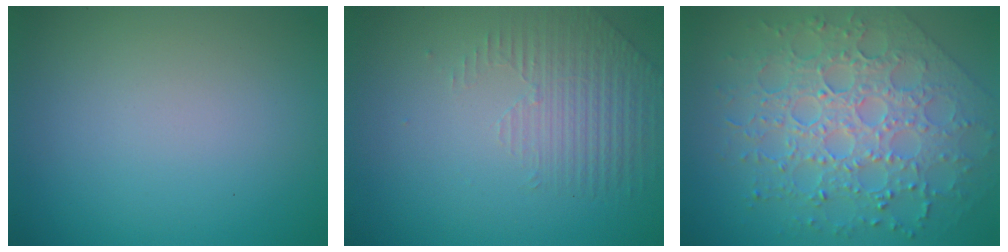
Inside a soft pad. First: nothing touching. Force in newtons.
{"total": 1.5, "press": 0.9, "slide": 1.2}
{"total": 8.5, "press": 6.1, "slide": 5.9}